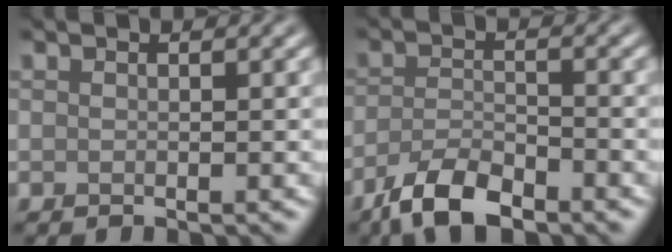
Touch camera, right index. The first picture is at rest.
{"total": 5.0, "force": [-3.6, 1.9, 2.9], "torque": [-0.053, -0.008, -0.073]}